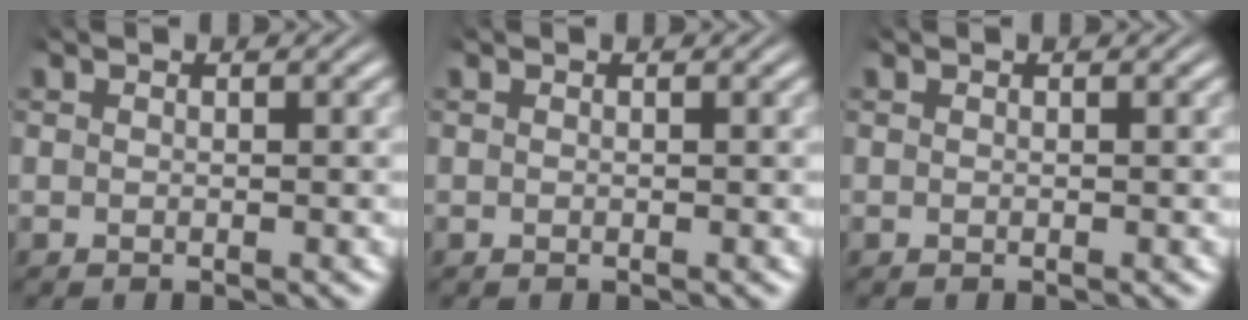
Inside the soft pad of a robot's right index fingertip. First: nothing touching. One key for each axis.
{"total": 0.0}
{"total": 0.0}